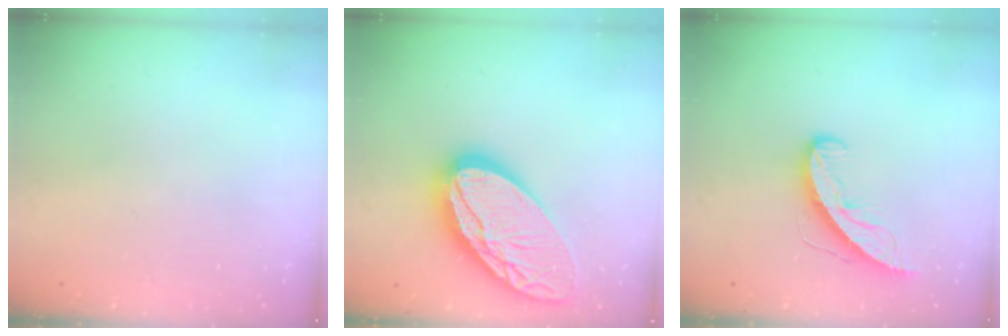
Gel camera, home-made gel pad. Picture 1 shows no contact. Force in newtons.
{"total": 26.8, "press": 26.6, "slide": 2.8}
{"total": 8.6, "press": 8.5, "slide": 0.8}